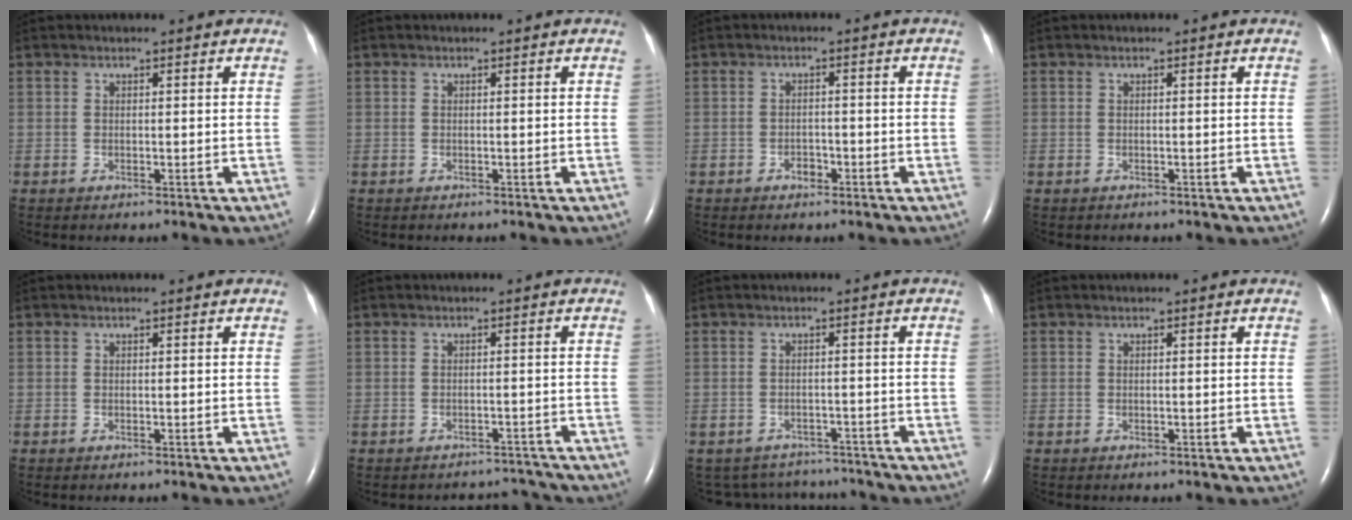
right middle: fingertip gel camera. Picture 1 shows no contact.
{"total": 0.0}
{"total": 1.7, "force": [-1.0, 1.0, 0.8], "torque": [-0.011, 0.005, -0.016]}
{"total": 0.0}
{"total": 0.0}
{"total": 3.9, "force": [-3.6, 0.7, -1.0], "torque": [0.015, 0.009, -0.047]}
{"total": 8.0, "force": [-7.5, 2.7, 0.3], "torque": [-0.011, 0.018, -0.094]}
{"total": 0.0}